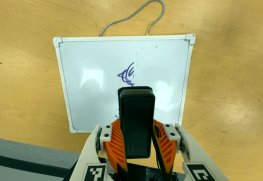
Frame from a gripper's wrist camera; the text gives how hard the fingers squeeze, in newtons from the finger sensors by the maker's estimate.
{"total": 9.9, "left": 8.3, "right": 11.5}